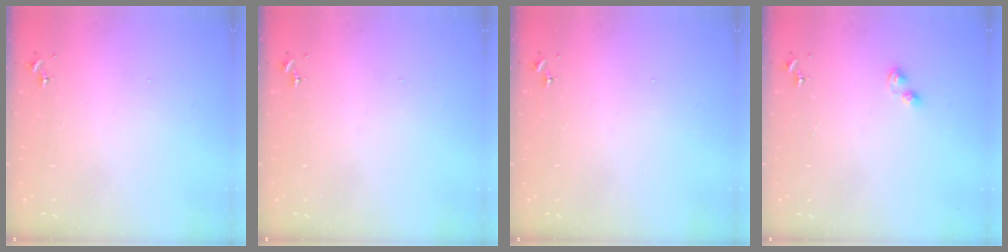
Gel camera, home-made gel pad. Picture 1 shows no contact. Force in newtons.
{"total": 0.0}
{"total": 0.0}
{"total": 4.8, "press": 4.8, "slide": 0.5}